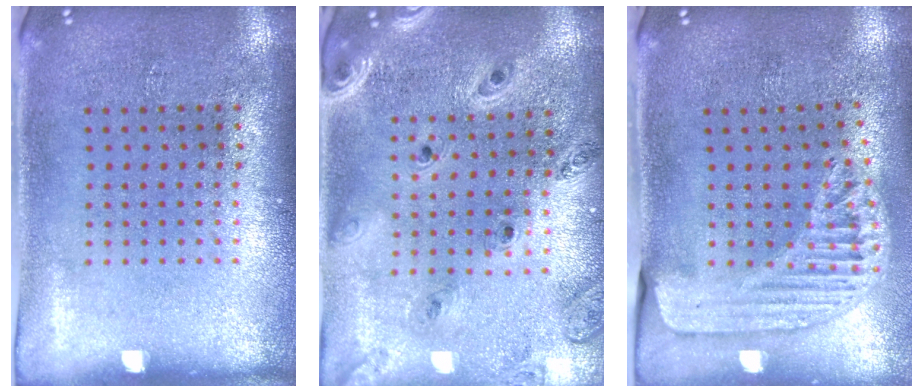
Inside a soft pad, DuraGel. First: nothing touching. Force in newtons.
{"total": 1.4, "press": 1.4, "slide": 0.2}
{"total": 1.5, "press": 1.5, "slide": 0.3}